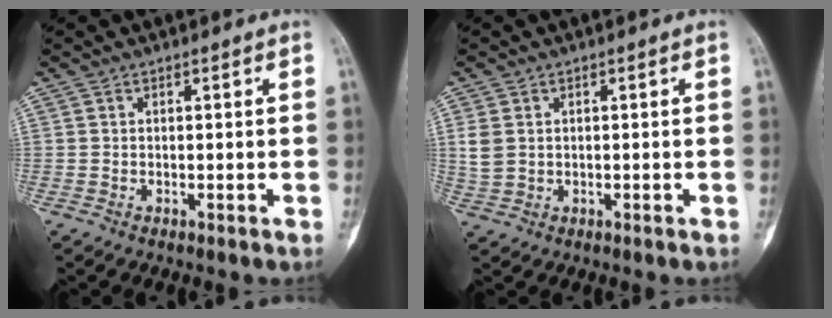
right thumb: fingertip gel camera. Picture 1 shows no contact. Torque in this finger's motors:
{"motor_torque": [-0.30, 0.44, 0.31, 0.41, 0.01]}